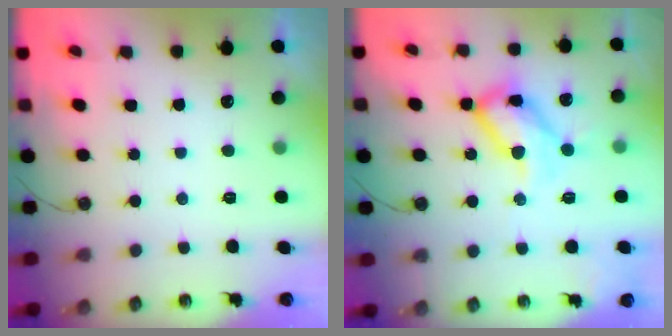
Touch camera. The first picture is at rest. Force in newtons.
{"total": 18.0, "press": 17.9, "slide": 1.3}